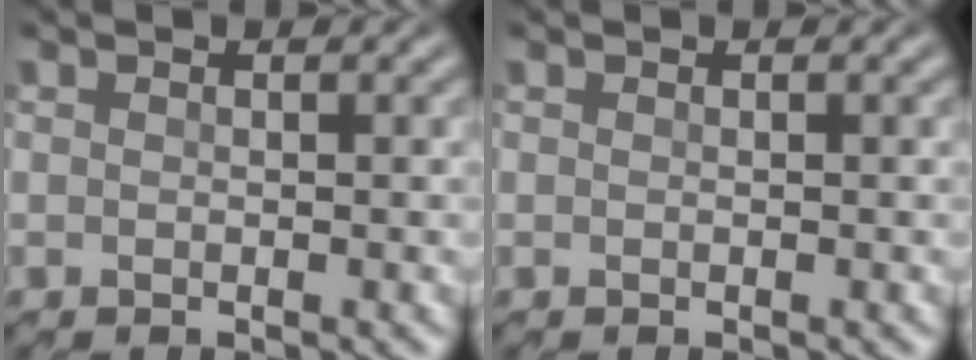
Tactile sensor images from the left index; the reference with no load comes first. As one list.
[{"total": 0.0}]